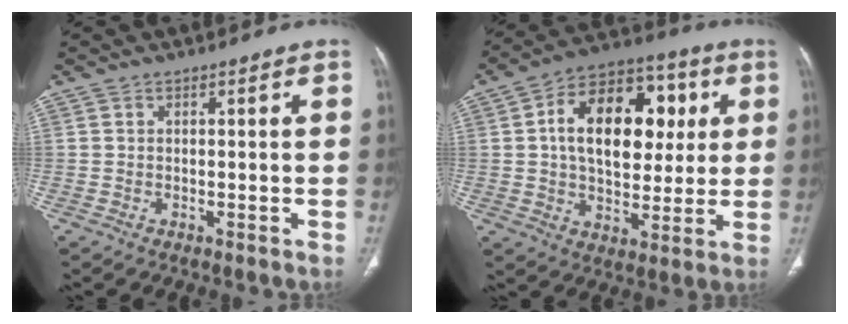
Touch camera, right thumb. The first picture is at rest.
{"total": 20.0, "force": [3.8, 12.6, 15.0], "torque": [-0.202, 0.013, 0.057]}